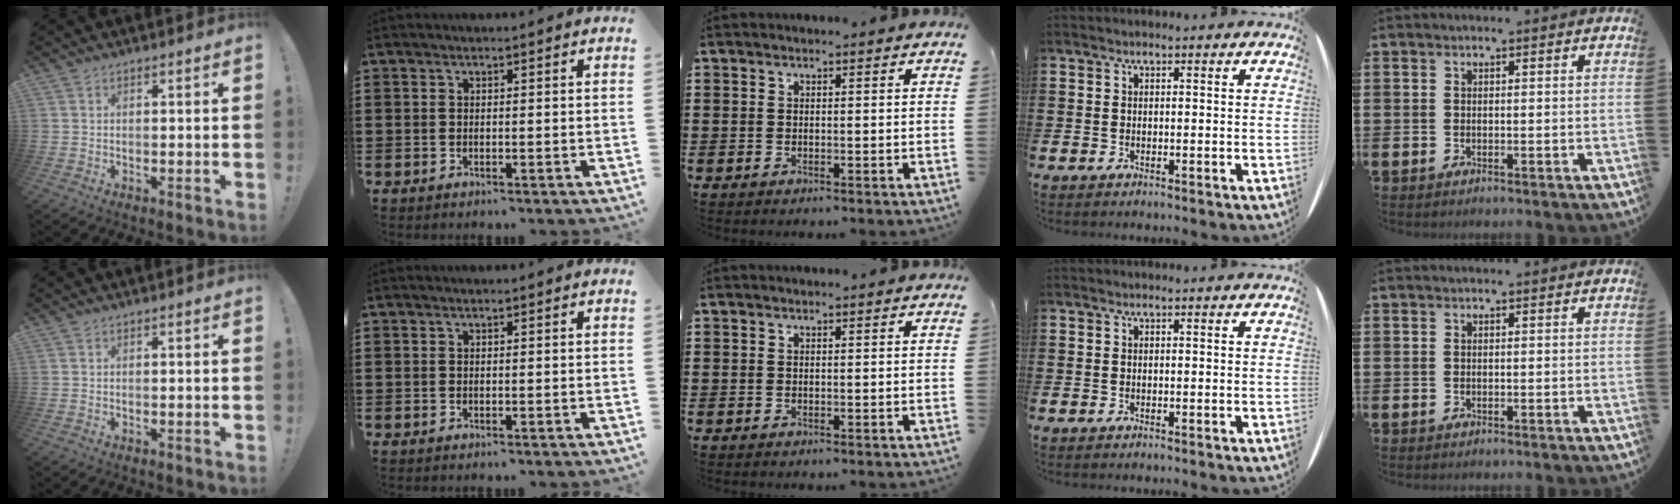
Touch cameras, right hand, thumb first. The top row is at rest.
{}